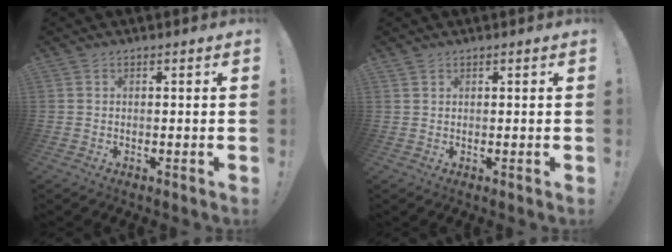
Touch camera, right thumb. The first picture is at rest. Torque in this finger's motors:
{"motor_torque": [-0.17, -0.03, -0.12, -0.11, -0.09]}